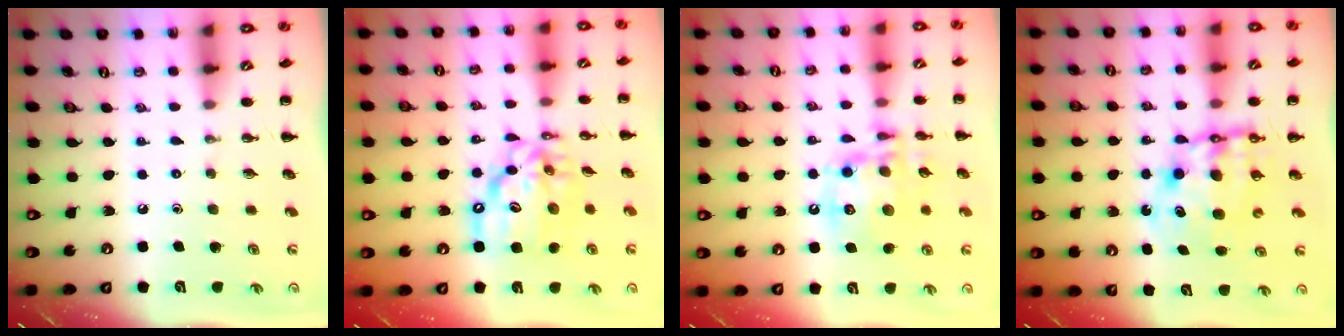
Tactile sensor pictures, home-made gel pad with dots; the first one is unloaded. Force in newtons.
{"total": 13.3, "press": 12.6, "slide": 4.1}
{"total": 14.8, "press": 14.6, "slide": 2.8}
{"total": 10.0, "press": 9.7, "slide": 2.6}